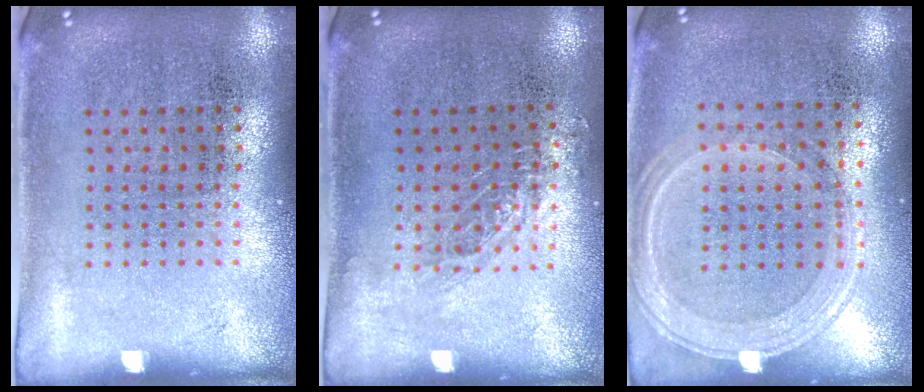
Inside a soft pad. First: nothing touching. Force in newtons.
{"total": 0.8, "press": 0.8, "slide": 0.2}
{"total": 1.3, "press": 1.2, "slide": 0.4}